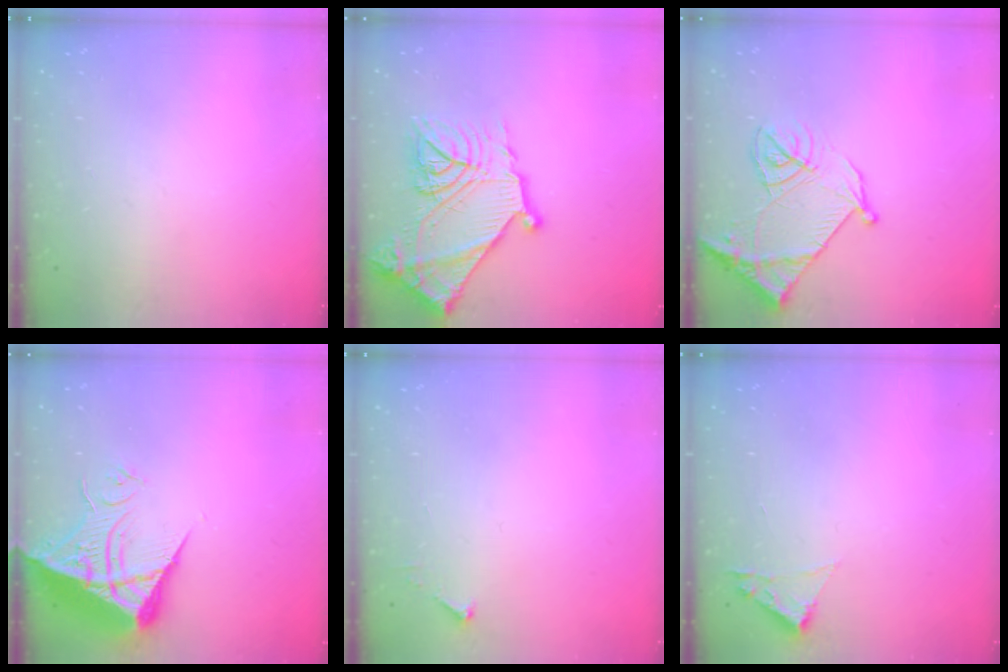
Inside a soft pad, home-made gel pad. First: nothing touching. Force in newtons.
{"total": 23.5, "press": 23.4, "slide": 1.6}
{"total": 14.4, "press": 14.3, "slide": 1.6}
{"total": 11.0, "press": 10.9, "slide": 1.2}
{"total": 2.5, "press": 2.5, "slide": 0.3}
{"total": 1.8, "press": 1.8, "slide": 0.2}